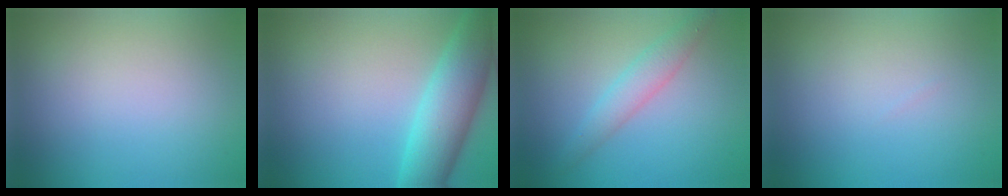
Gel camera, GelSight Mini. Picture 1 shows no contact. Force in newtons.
{"total": 7.0, "press": 7.0, "slide": 0.3}
{"total": 2.4, "press": 2.4, "slide": 0.1}
{"total": 0.0}